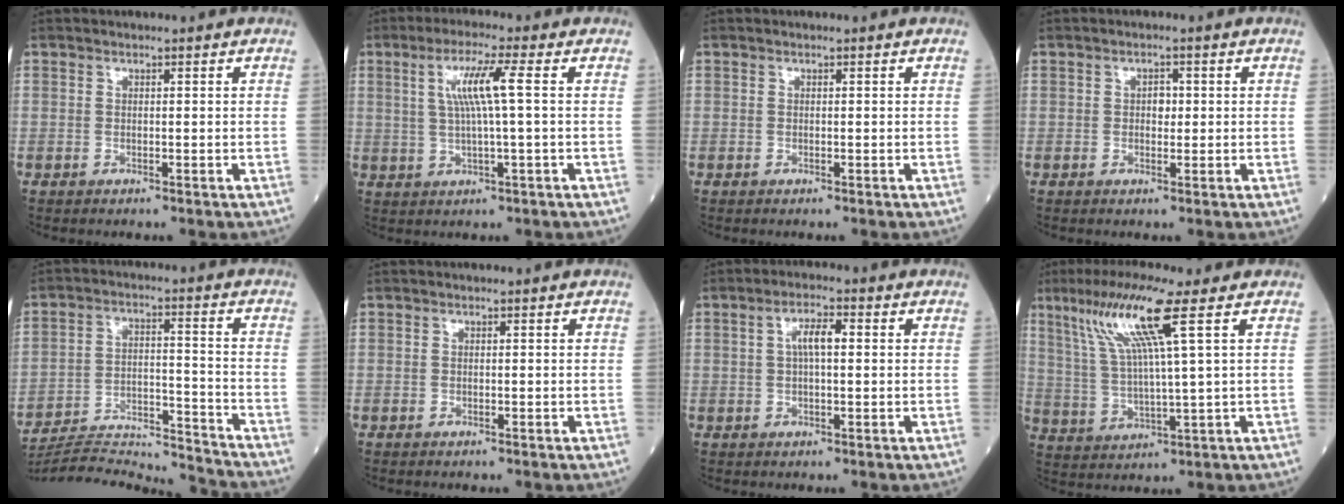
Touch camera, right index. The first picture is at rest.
{"total": 6.6, "force": [1.3, -0.5, 6.4], "torque": [-0.124, 0.008, 0.028]}
{"total": 0.0}
{"total": 1.7, "force": [0.2, 1.1, 1.3], "torque": [-0.017, 0.002, 0.002]}
{"total": 18.8, "force": [-18.4, -0.8, 3.6], "torque": [-0.070, 0.004, -0.285]}
{"total": 0.0}
{"total": 3.9, "force": [0.7, 1.1, 3.7], "torque": [-0.069, 0.012, 0.010]}
{"total": 11.4, "force": [5.6, -1.1, 9.9], "torque": [-0.202, 0.013, 0.111]}